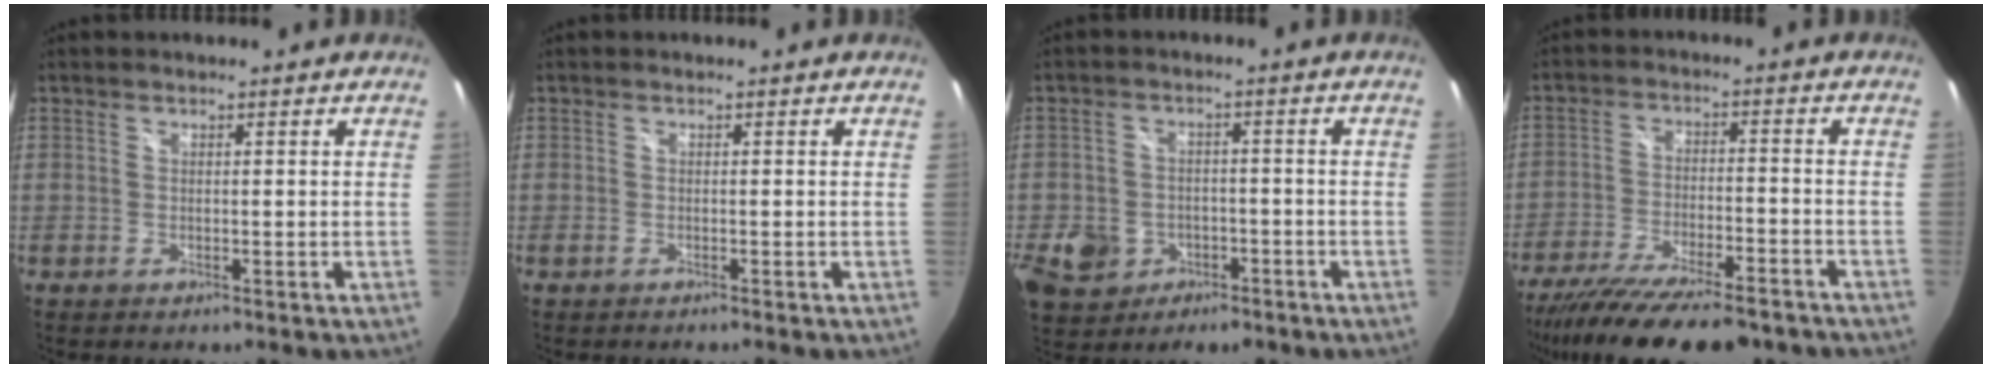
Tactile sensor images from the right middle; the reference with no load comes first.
{"total": 0.5, "force": [-0.5, 0.1, 0.2], "torque": [-0.003, -0.002, -0.010]}
{"total": 9.7, "force": [-4.0, 7.9, 3.9], "torque": [-0.125, 0.004, -0.054]}
{"total": 19.9, "force": [-16.1, 4.8, 10.7], "torque": [-0.206, -0.047, -0.250]}